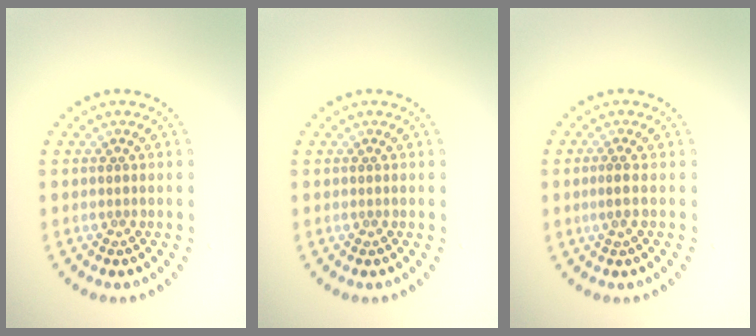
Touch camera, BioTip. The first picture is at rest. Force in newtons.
{"total": 0.0}
{"total": 1.1, "press": 0.9, "slide": 0.6}